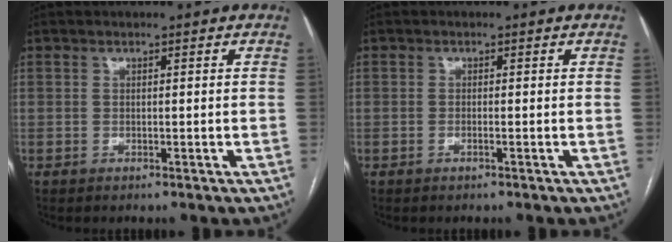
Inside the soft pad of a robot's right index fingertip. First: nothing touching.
{"total": 0.6, "force": [-0.3, 0.0, 0.5], "torque": [-0.012, 0.000, -0.004]}